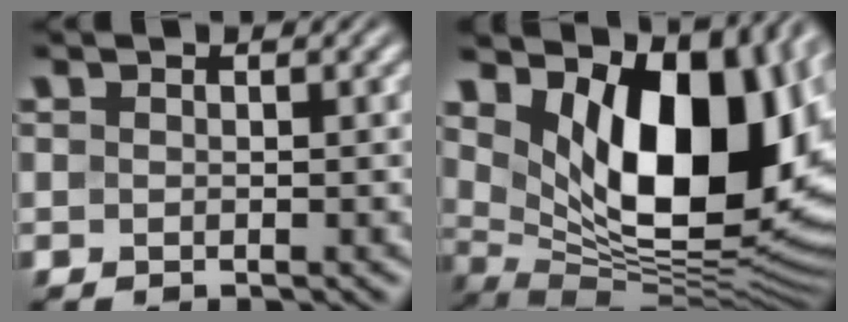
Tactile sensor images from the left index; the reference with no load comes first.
{"total": 16.1, "force": [4.9, 8.8, 12.5], "torque": [-0.173, -0.010, 0.084]}